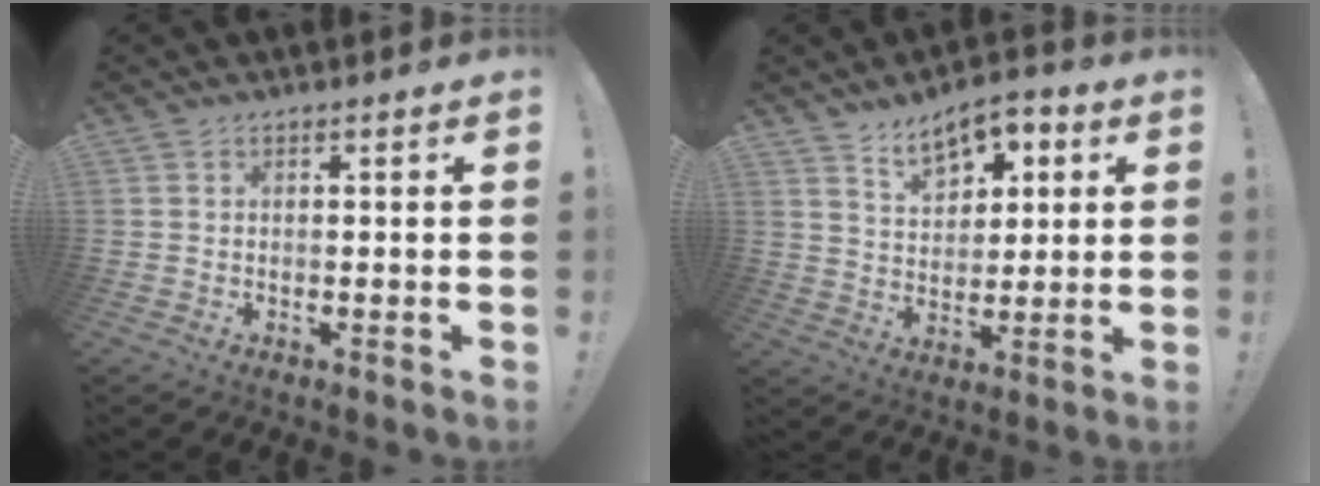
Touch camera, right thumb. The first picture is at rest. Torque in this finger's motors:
{"motor_torque": [0.01, 0.16, 0.29, 0.35, 0.21]}